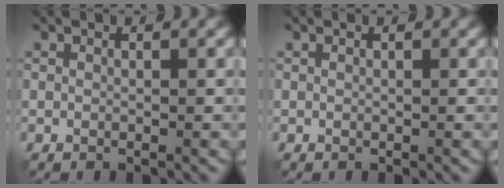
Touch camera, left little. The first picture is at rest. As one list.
[{"total": 0.0}]